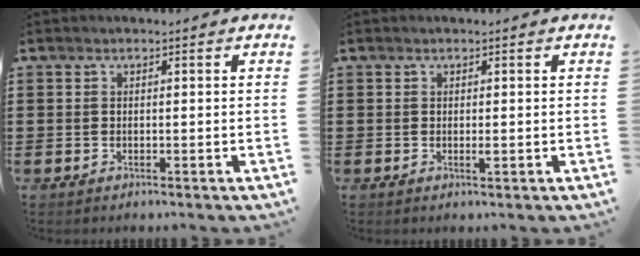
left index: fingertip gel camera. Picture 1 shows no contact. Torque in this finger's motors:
{"motor_torque": [0.40, 0.17, 0.01, 0.01]}